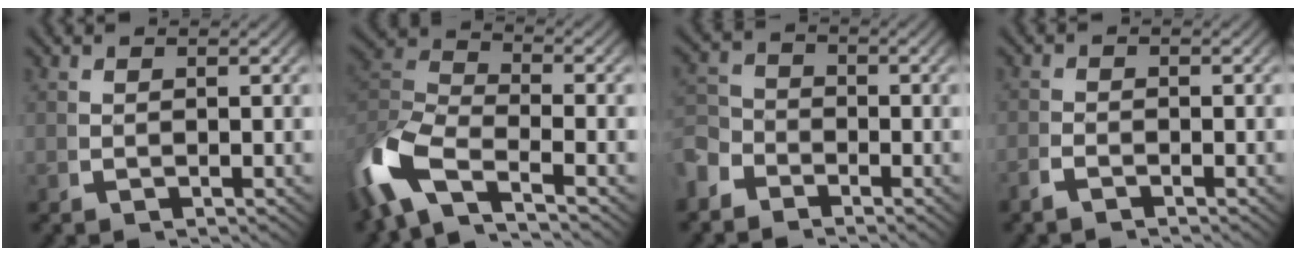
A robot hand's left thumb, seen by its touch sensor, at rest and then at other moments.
{"total": 9.9, "force": [-2.7, 6.9, 6.7], "torque": [-0.178, -0.025, -0.045]}
{"total": 3.8, "force": [-1.5, 3.1, 1.7], "torque": [-0.034, -0.011, -0.029]}
{"total": 1.2, "force": [-1.1, 0.5, 0.3], "torque": [-0.002, -0.002, -0.027]}